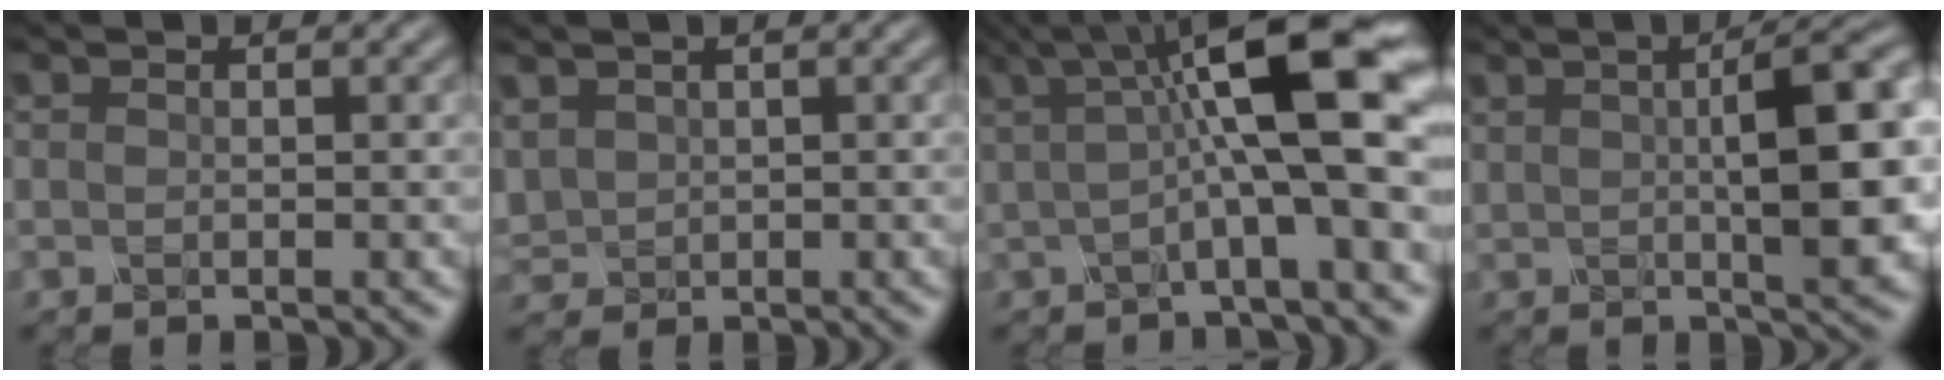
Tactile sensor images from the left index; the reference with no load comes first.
{"total": 2.3, "force": [1.0, 1.9, 0.8], "torque": [-0.028, 0.001, 0.022]}
{"total": 10.9, "force": [1.9, 2.5, 10.5], "torque": [-0.150, 0.019, 0.025]}
{"total": 9.3, "force": [1.5, 2.7, 8.8], "torque": [-0.112, 0.013, 0.025]}